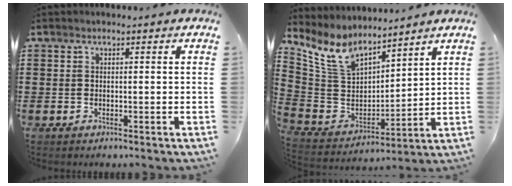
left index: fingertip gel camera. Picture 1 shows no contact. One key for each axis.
{"total": 10.0, "fx": 7.5, "fy": 4.4, "fz": 5.0, "tx": -0.146, "ty": -0.037, "tz": 0.136}